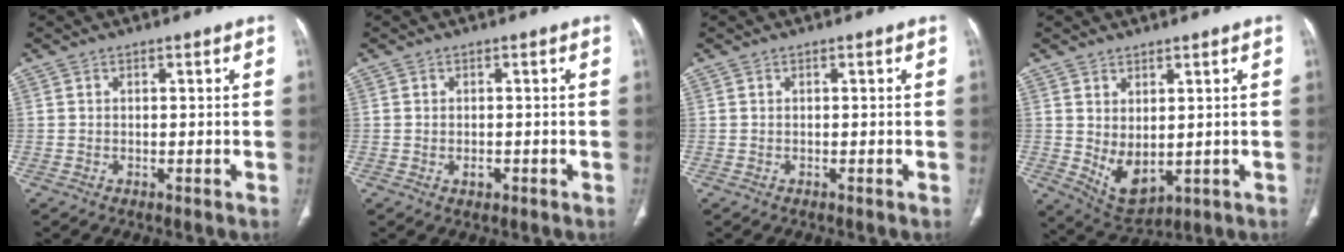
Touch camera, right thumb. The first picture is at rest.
{"total": 1.4, "force": [-0.4, 1.0, 0.9], "torque": [-0.014, 0.000, -0.004]}
{"total": 0.0}
{"total": 7.2, "force": [0.3, 4.2, 5.8], "torque": [-0.089, -0.015, 0.032]}